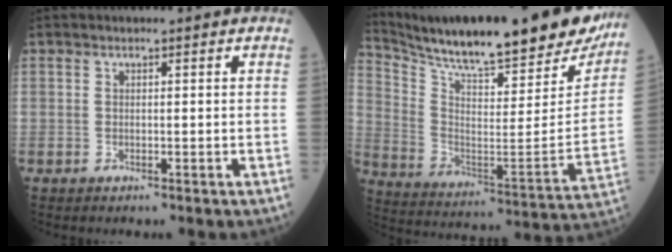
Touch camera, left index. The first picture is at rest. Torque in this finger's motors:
{"motor_torque": [0.32, -1.30, 0.35, 0.17]}